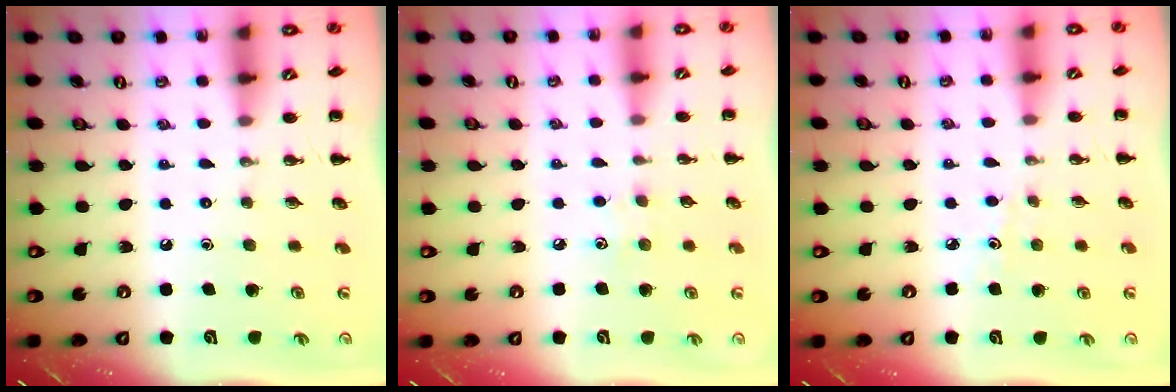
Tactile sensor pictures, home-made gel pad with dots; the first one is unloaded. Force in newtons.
{"total": 4.5, "press": 4.3, "slide": 1.2}
{"total": 2.8, "press": 2.6, "slide": 0.9}